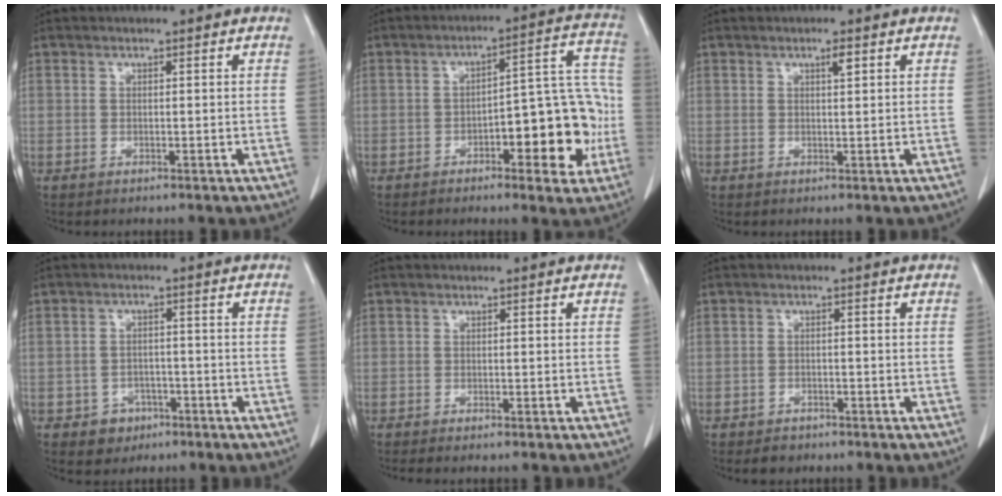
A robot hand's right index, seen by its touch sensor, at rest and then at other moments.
{"total": 13.6, "force": [-3.9, 4.7, 12.2], "torque": [-0.146, 0.042, -0.049]}
{"total": 1.4, "force": [0.7, 0.2, 1.2], "torque": [-0.022, -0.001, 0.011]}
{"total": 3.6, "force": [-1.9, 3.0, 0.7], "torque": [-0.004, 0.012, -0.018]}
{"total": 1.9, "force": [-1.7, 0.1, 1.0], "torque": [-0.011, -0.003, -0.021]}
{"total": 2.0, "force": [-1.5, 1.2, 0.5], "torque": [-0.011, 0.001, -0.017]}